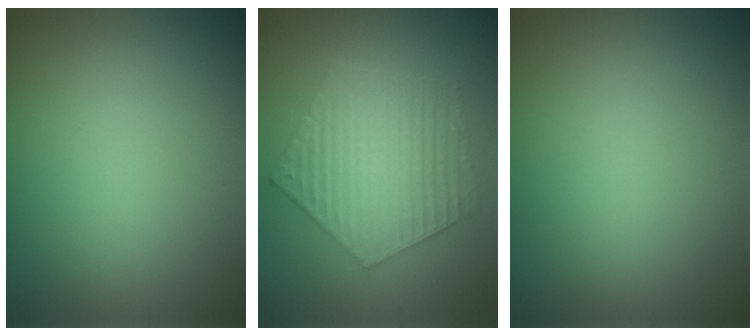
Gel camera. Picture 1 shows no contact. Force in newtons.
{"total": 6.2, "press": 4.8, "slide": 4.0}
{"total": 0.0}